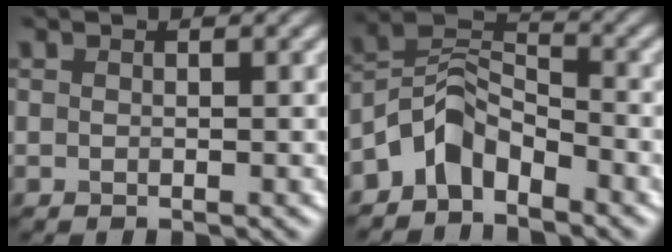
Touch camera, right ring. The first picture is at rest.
{"total": 4.6, "force": [-3.4, 2.3, 2.1], "torque": [-0.030, 0.011, -0.076]}